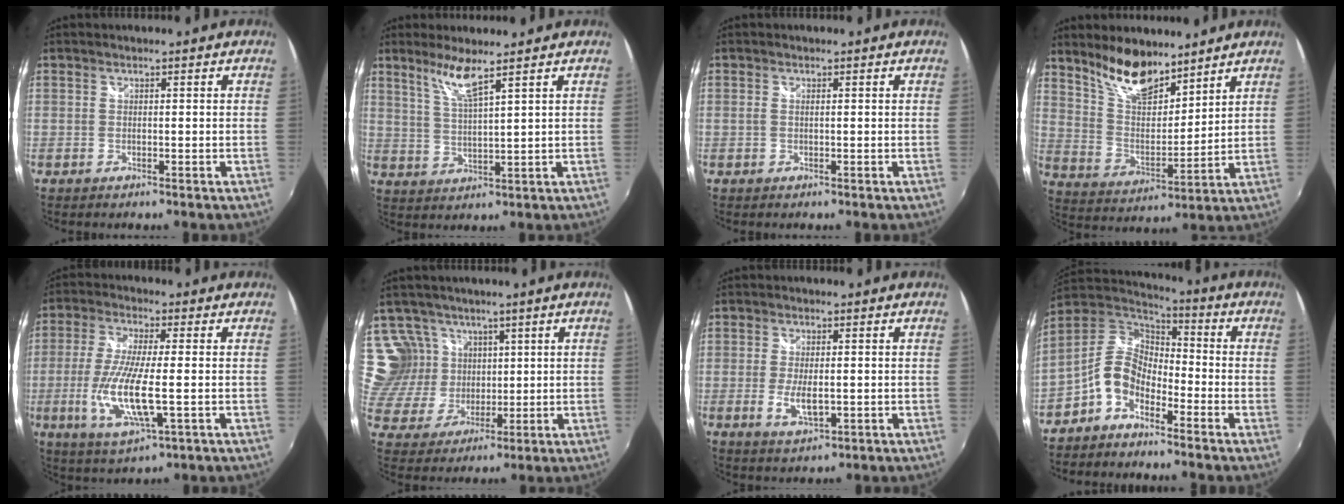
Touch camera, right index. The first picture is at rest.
{"total": 5.6, "force": [4.1, -0.3, 3.8], "torque": [-0.078, -0.003, 0.082]}
{"total": 0.6, "force": [0.0, 0.1, 0.6], "torque": [-0.014, 0.001, -0.002]}
{"total": 12.0, "force": [9.5, 4.4, 5.8], "torque": [-0.109, 0.006, 0.182]}
{"total": 12.9, "force": [-2.5, 2.8, 12.3], "torque": [-0.250, -0.018, -0.046]}
{"total": 11.2, "force": [6.2, 8.9, 2.9], "torque": [-0.073, 0.017, 0.141]}
{"total": 5.3, "force": [-1.0, 2.0, 4.8], "torque": [-0.094, -0.011, -0.016]}
{"total": 9.4, "force": [-5.1, 5.6, 5.5], "torque": [-0.118, 0.026, -0.108]}